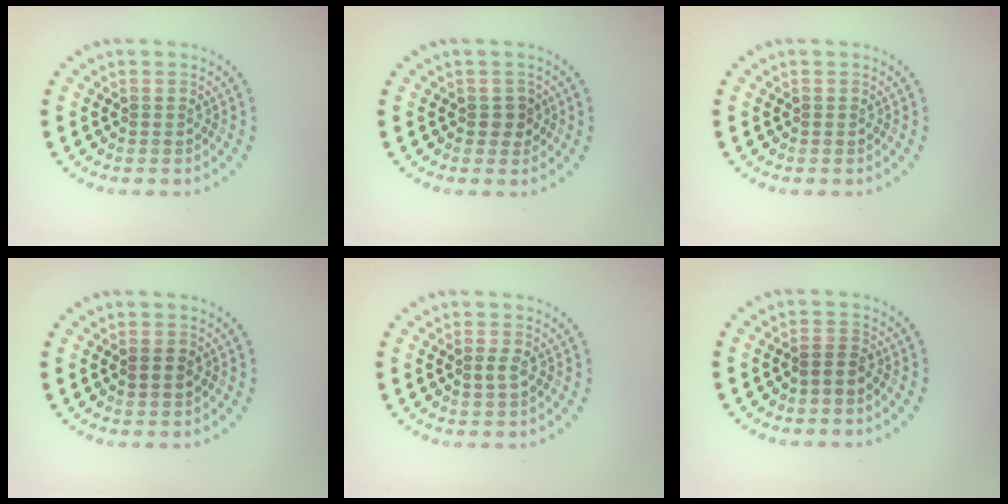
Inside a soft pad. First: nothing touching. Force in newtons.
{"total": 1.4, "press": 1.3, "slide": 0.4}
{"total": 0.0}
{"total": 1.2, "press": 1.1, "slide": 0.3}
{"total": 1.1, "press": 1.1, "slide": 0.3}
{"total": 1.4, "press": 1.1, "slide": 0.8}